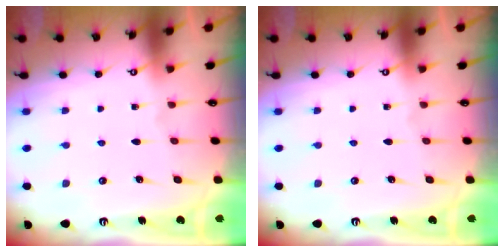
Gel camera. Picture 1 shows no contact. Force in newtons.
{"total": 0.0}